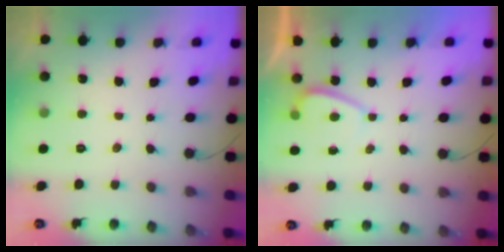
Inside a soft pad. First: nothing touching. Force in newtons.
{"total": 1.8, "press": 1.7, "slide": 0.6}